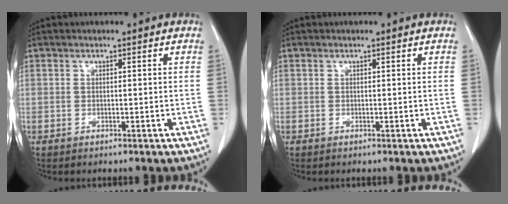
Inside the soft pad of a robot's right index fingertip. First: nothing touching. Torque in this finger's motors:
{"motor_torque": [-0.05, 0.02, -0.04, 0.01]}